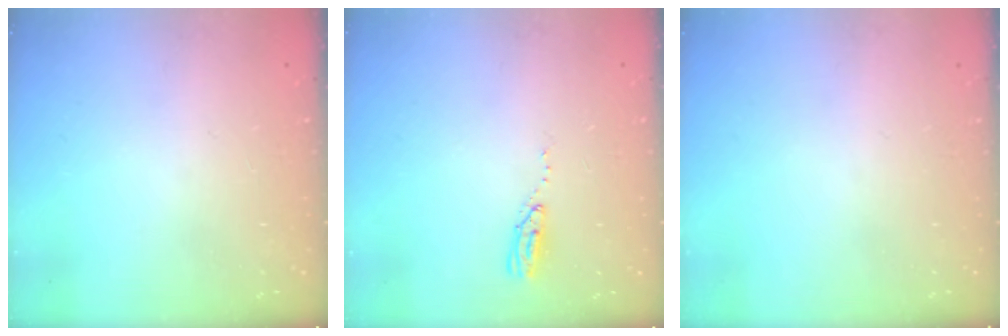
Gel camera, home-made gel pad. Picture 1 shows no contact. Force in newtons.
{"total": 3.7, "press": 3.7, "slide": 0.3}
{"total": 0.0}